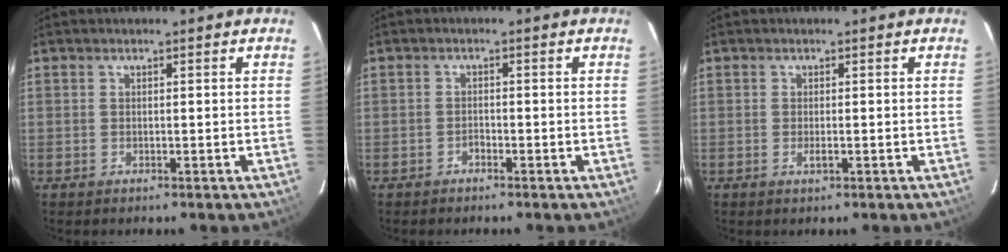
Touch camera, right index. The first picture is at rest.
{"total": 1.0, "force": [-0.9, 0.5, 0.1], "torque": [-0.001, 0.001, -0.016]}
{"total": 1.1, "force": [-0.4, 0.2, 1.0], "torque": [-0.018, -0.004, -0.006]}